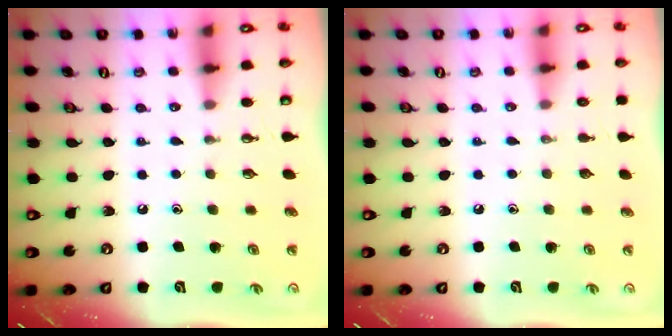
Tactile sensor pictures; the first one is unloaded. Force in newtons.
{"total": 0.0}